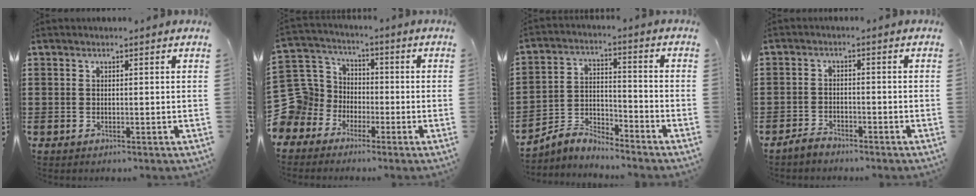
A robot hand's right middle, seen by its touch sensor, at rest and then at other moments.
{"total": 9.9, "force": [-2.1, 9.4, 2.0], "torque": [-0.111, -0.001, -0.043]}
{"total": 5.2, "force": [-5.0, 1.1, 1.1], "torque": [-0.034, 0.000, -0.104]}
{"total": 2.3, "force": [-2.1, 0.6, 0.3], "torque": [-0.012, 0.007, -0.045]}